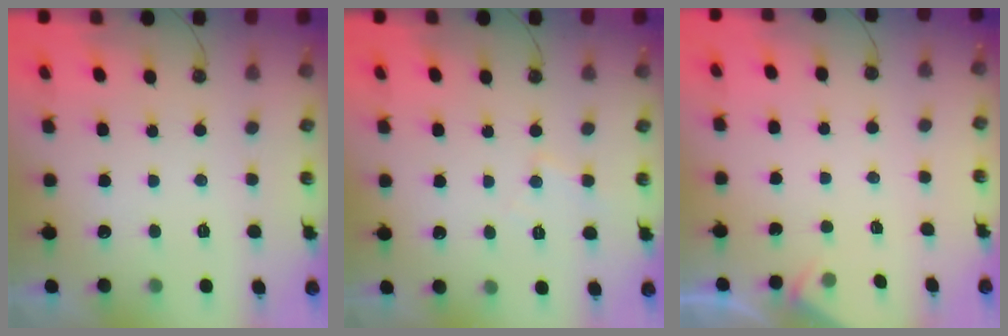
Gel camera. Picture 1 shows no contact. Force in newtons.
{"total": 5.4, "press": 5.4, "slide": 0.9}
{"total": 1.8, "press": 1.8, "slide": 0.4}